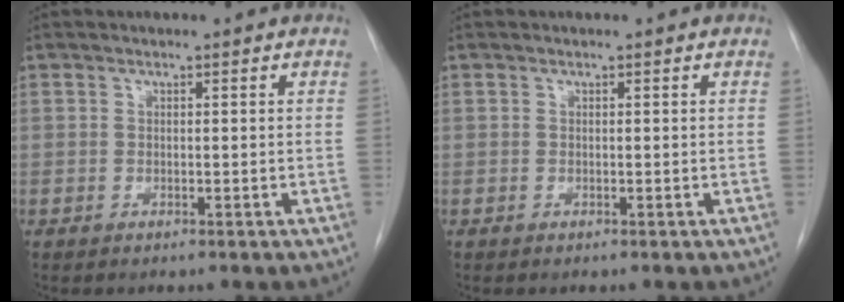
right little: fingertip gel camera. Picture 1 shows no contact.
{"total": 0.0}